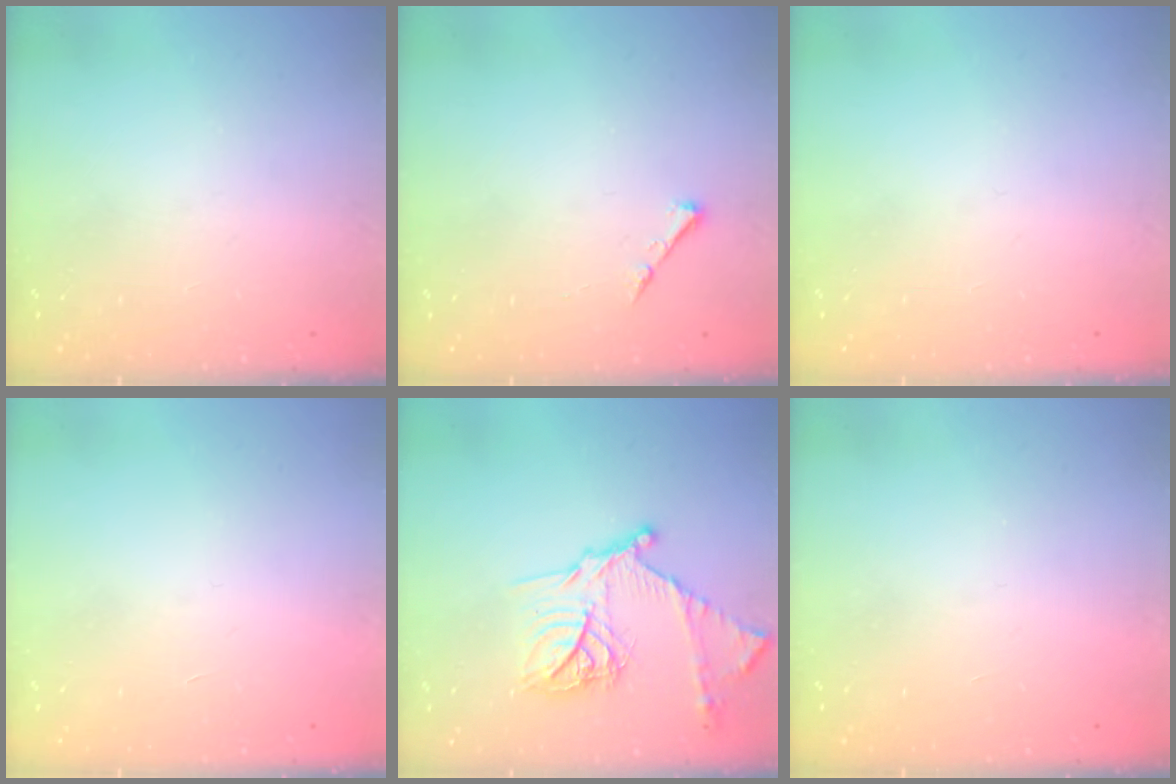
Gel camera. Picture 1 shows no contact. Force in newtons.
{"total": 3.7, "press": 3.6, "slide": 0.5}
{"total": 0.0}
{"total": 1.7, "press": 1.7, "slide": 0.1}
{"total": 18.3, "press": 18.2, "slide": 1.7}
{"total": 1.6, "press": 1.6, "slide": 0.1}